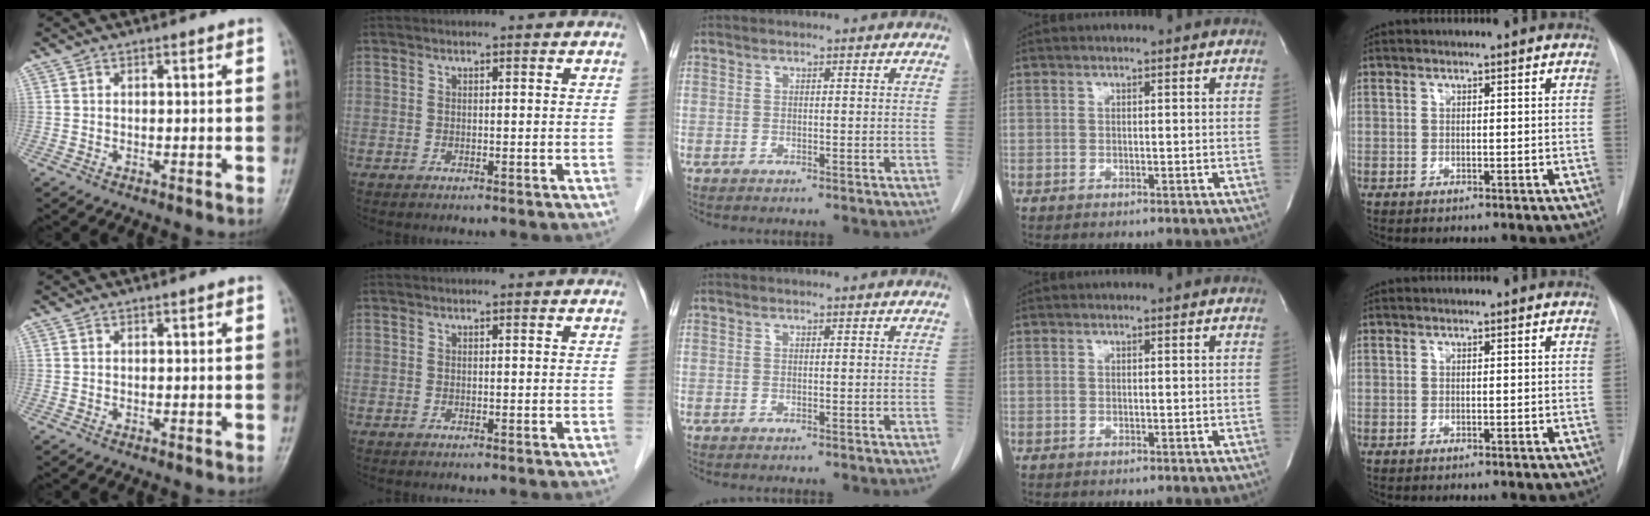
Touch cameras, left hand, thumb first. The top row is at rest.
{}